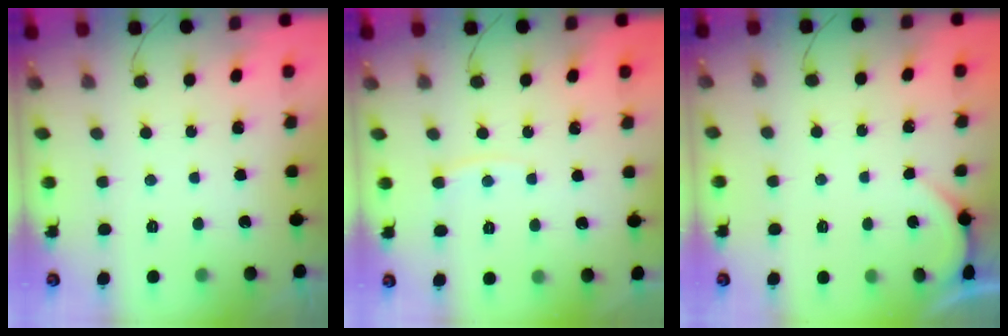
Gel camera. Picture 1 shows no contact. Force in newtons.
{"total": 3.0, "press": 3.0, "slide": 0.4}
{"total": 0.8, "press": 0.8, "slide": 0.1}